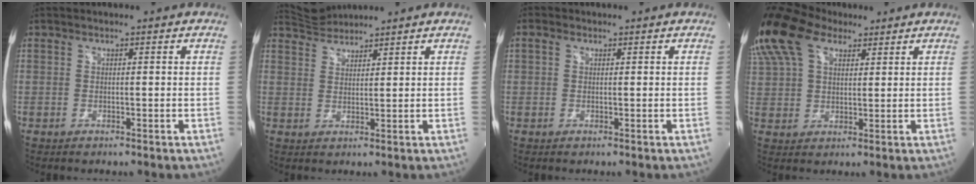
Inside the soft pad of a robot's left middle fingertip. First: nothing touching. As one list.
[{"total": 3.7, "force": [3.7, -0.2, -0.7], "torque": [0.003, 0.009, 0.077]}, {"total": 0.7, "force": [-0.5, -0.5, -0.3], "torque": [-0.009, 0.008, 0.002]}, {"total": 18.1, "force": [11.0, 10.0, 10.2], "torque": [-0.293, 0.069, 0.214]}]